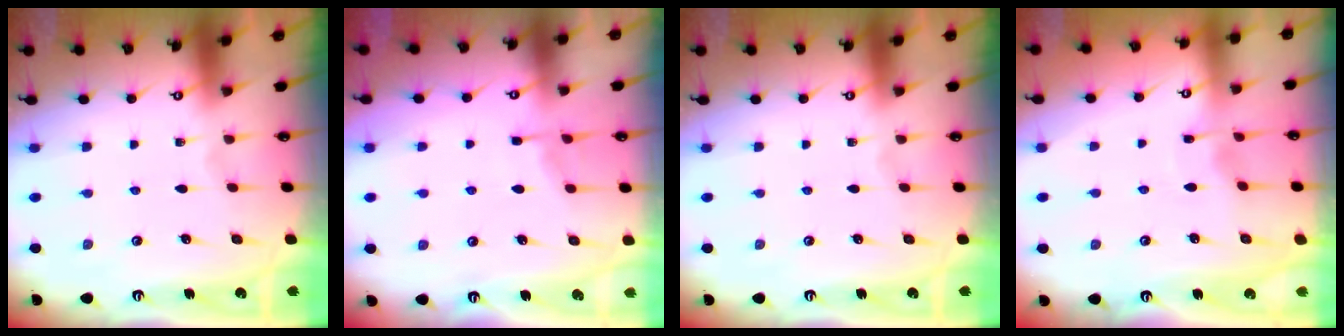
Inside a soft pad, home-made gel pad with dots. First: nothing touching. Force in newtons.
{"total": 5.3, "press": 5.3, "slide": 0.7}
{"total": 0.0}
{"total": 2.9, "press": 2.8, "slide": 0.4}